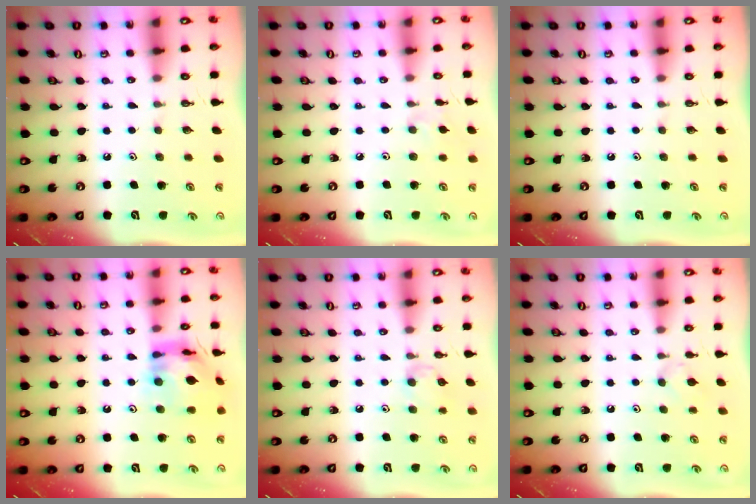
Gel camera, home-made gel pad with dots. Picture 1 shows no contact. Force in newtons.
{"total": 4.2, "press": 4.1, "slide": 0.6}
{"total": 0.0}
{"total": 13.0, "press": 12.9, "slide": 1.6}
{"total": 6.2, "press": 6.1, "slide": 0.8}
{"total": 4.1, "press": 4.0, "slide": 0.8}